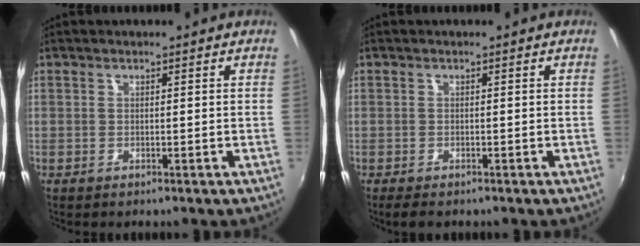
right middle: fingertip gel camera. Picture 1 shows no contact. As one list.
[{"total": 2.7, "force": [-2.0, 1.0, 1.5], "torque": [-0.028, -0.013, -0.031]}]